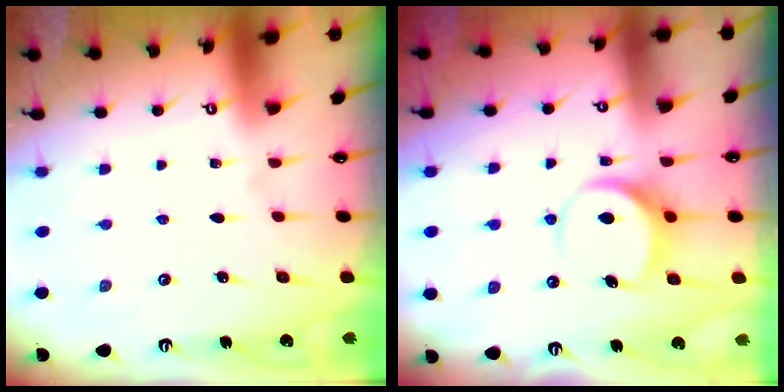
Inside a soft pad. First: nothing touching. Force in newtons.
{"total": 7.6, "press": 7.6, "slide": 0.5}